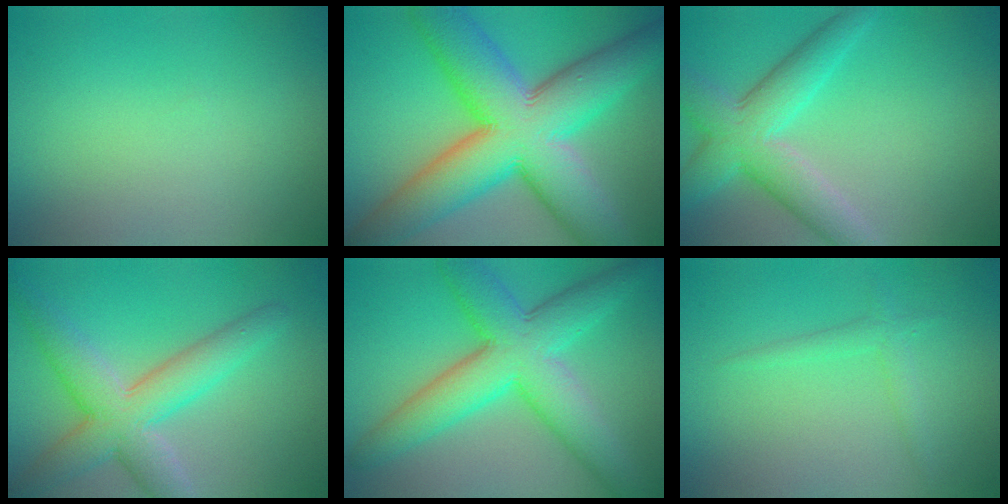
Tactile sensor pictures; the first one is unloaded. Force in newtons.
{"total": 15.0, "press": 15.0, "slide": 0.6}
{"total": 5.9, "press": 5.9, "slide": 0.3}
{"total": 6.7, "press": 6.7, "slide": 0.2}
{"total": 7.3, "press": 7.3, "slide": 0.4}
{"total": 1.4, "press": 1.4, "slide": 0.1}